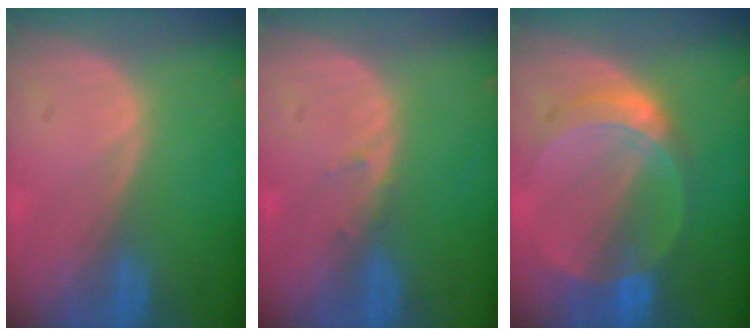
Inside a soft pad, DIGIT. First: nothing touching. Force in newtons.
{"total": 0.9, "press": 0.6, "slide": 0.6}
{"total": 7.1, "press": 6.2, "slide": 3.4}